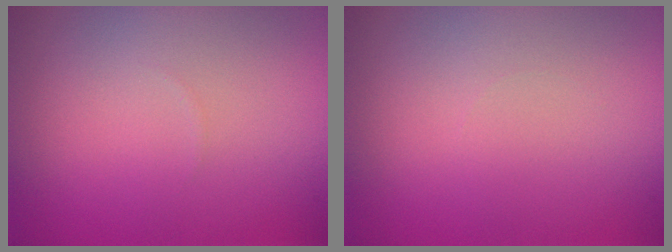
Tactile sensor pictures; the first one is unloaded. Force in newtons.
{"total": 0.0}